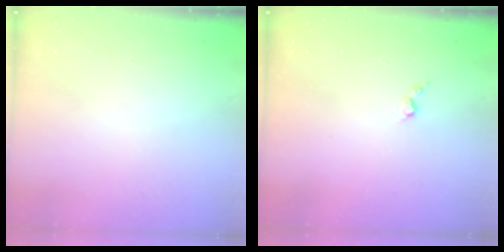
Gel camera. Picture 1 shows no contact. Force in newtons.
{"total": 2.4, "press": 2.4, "slide": 0.5}